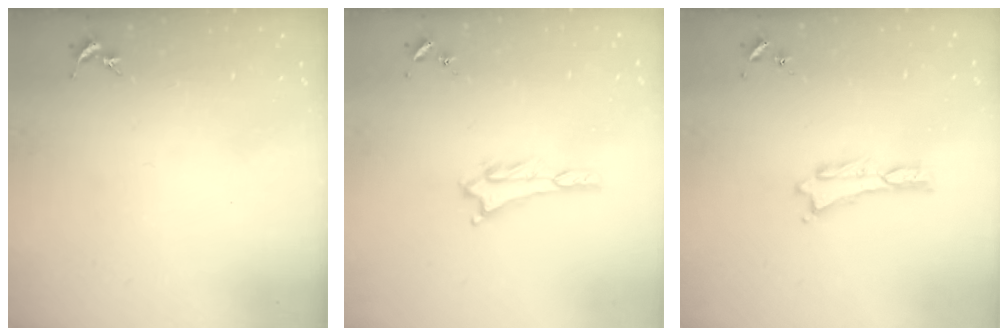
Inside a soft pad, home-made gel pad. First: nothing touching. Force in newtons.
{"total": 0.7, "press": 0.7, "slide": 0.2}
{"total": 0.0}